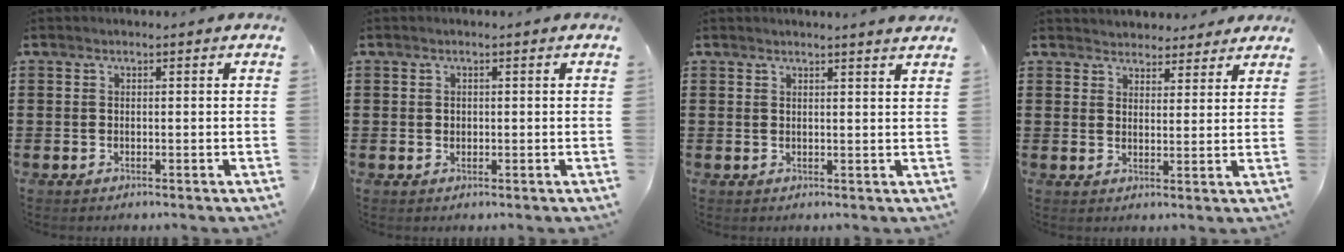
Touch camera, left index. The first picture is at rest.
{"total": 0.7, "force": [0.2, 0.6, 0.3], "torque": [-0.009, 0.005, 0.004]}
{"total": 1.8, "force": [1.7, -0.4, 0.5], "torque": [-0.013, -0.001, 0.033]}
{"total": 3.3, "force": [3.2, 1.0, -0.2], "torque": [-0.007, -0.005, 0.060]}